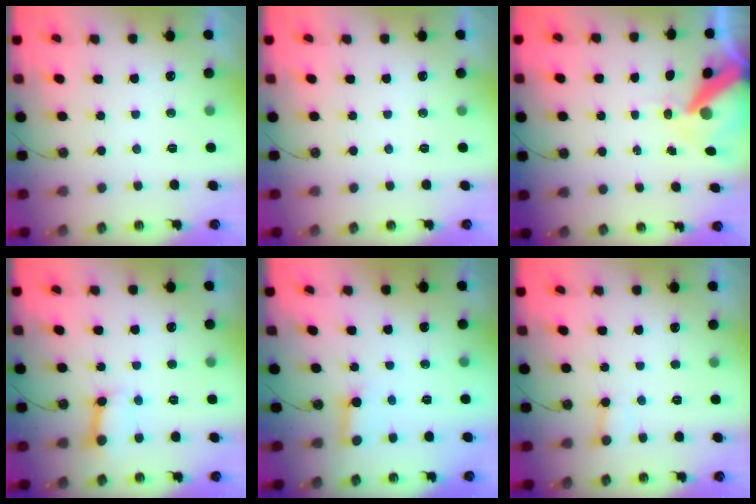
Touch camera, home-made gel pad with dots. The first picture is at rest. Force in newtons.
{"total": 0.0}
{"total": 11.9, "press": 11.8, "slide": 1.4}
{"total": 6.6, "press": 6.6, "slide": 0.2}
{"total": 2.9, "press": 2.9, "slide": 0.4}
{"total": 3.1, "press": 3.1, "slide": 0.6}